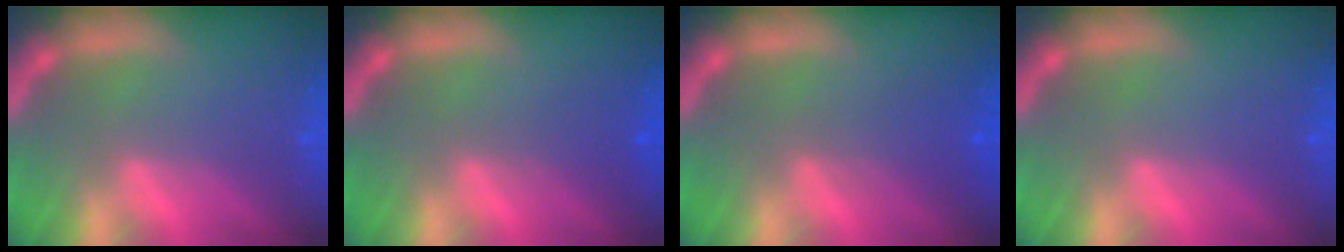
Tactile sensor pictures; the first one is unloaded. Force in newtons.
{"total": 1.5}
{"total": 2.4}
{"total": 0.0}